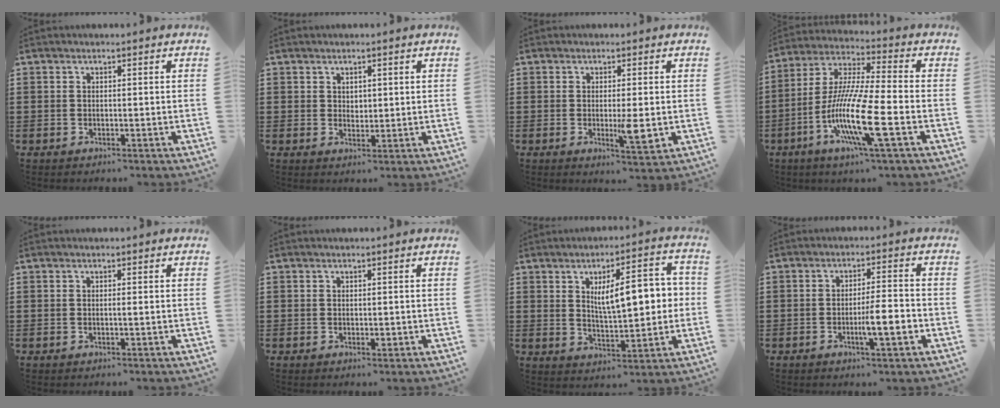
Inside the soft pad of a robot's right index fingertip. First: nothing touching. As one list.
[{"total": 1.5, "force": [1.0, 1.1, 0.5], "torque": [-0.012, 0.006, 0.018]}, {"total": 4.9, "force": [-0.8, 0.8, 4.8], "torque": [-0.089, -0.010, -0.014]}, {"total": 15.0, "force": [-5.9, 1.9, 13.6], "torque": [-0.293, -0.011, -0.117]}, {"total": 0.5, "force": [-0.1, -0.1, 0.5], "torque": [-0.010, -0.002, -0.001]}, {"total": 0.7, "force": [-0.1, 0.4, 0.6], "torque": [-0.010, 0.000, -0.002]}, {"total": 9.1, "force": [1.6, 3.3, 8.3], "torque": [-0.127, -0.002, 0.018]}, {"total": 6.1, "force": [-1.9, 0.7, 5.7], "torque": [-0.093, -0.003, -0.032]}]